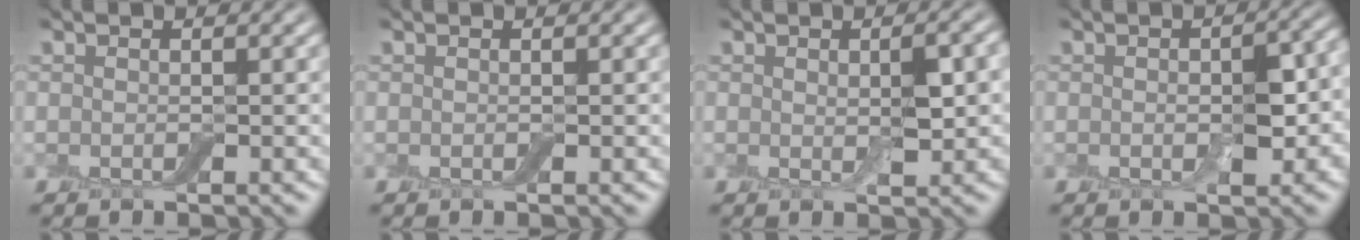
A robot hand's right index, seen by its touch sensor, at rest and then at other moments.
{"total": 0.0}
{"total": 2.8, "force": [0.3, 0.8, 2.7], "torque": [-0.047, -0.002, 0.005]}
{"total": 4.3, "force": [-0.5, 2.0, 3.8], "torque": [-0.058, -0.003, -0.008]}